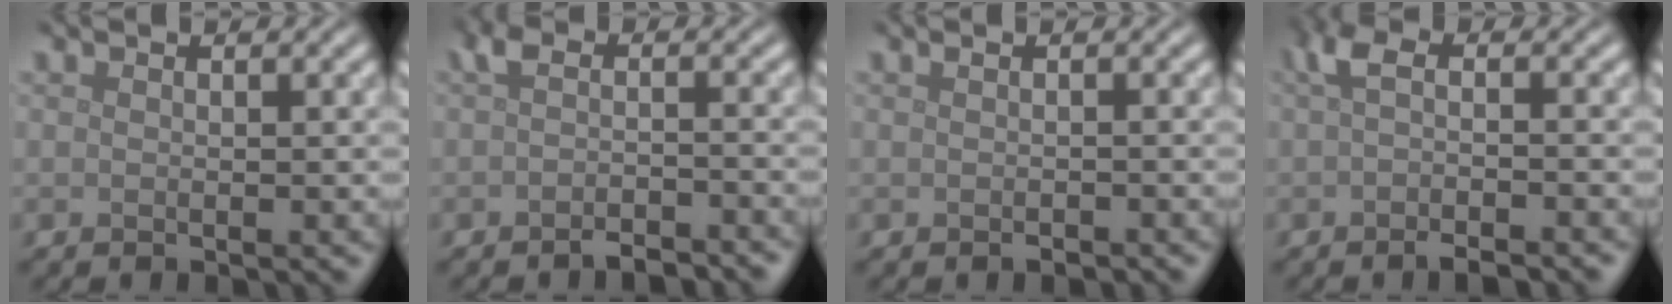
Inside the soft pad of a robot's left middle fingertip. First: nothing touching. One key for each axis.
{"total": 2.8, "fx": -1.7, "fy": 1.1, "fz": 1.9, "tx": -0.033, "ty": -0.004, "tz": -0.035}
{"total": 0.6, "fx": -0.4, "fy": 0.3, "fz": 0.4, "tx": -0.008, "ty": -0.003, "tz": -0.004}
{"total": 3.7, "fx": -1.2, "fy": 1.1, "fz": 3.3, "tx": -0.061, "ty": -0.008, "tz": -0.021}